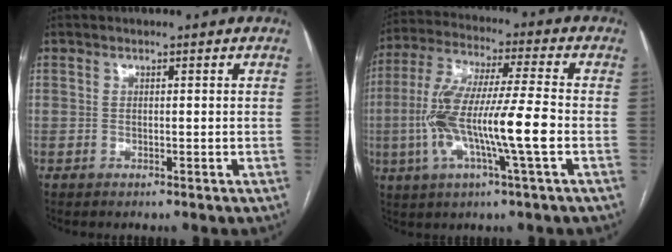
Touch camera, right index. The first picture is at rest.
{"total": 14.8, "force": [-3.0, 0.8, 14.5], "torque": [-0.294, 0.005, -0.060]}